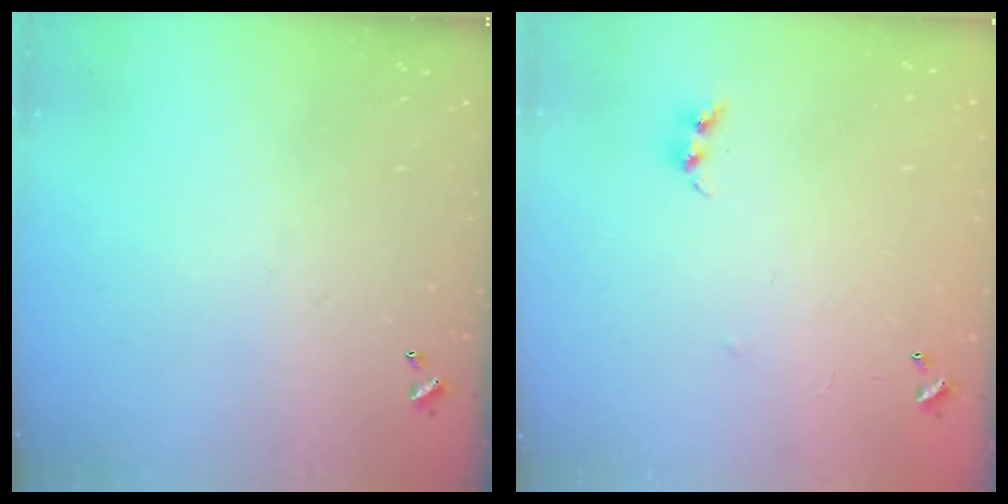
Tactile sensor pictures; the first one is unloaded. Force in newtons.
{"total": 6.8, "press": 6.8, "slide": 0.2}